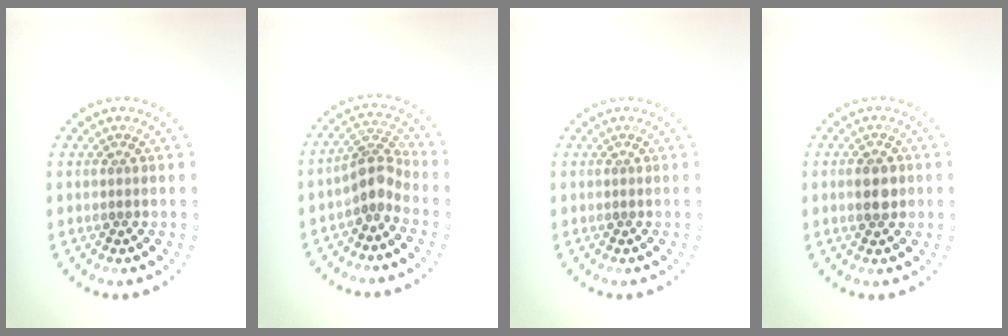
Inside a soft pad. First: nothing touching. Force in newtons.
{"total": 2.9, "press": 2.2, "slide": 1.8}
{"total": 0.0}
{"total": 2.8, "press": 2.8, "slide": 0.2}